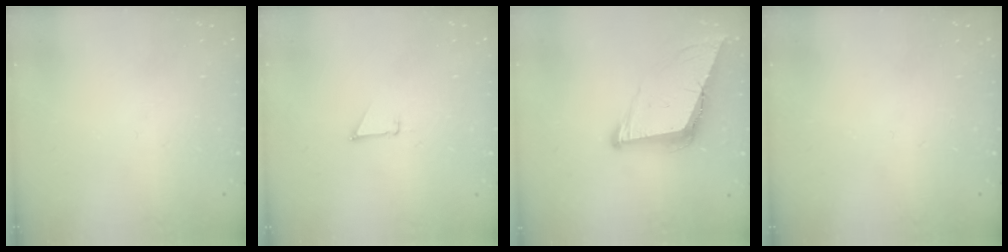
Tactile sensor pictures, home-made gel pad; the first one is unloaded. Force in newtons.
{"total": 0.8, "press": 0.8, "slide": 0.1}
{"total": 10.3, "press": 9.6, "slide": 3.6}
{"total": 0.0}